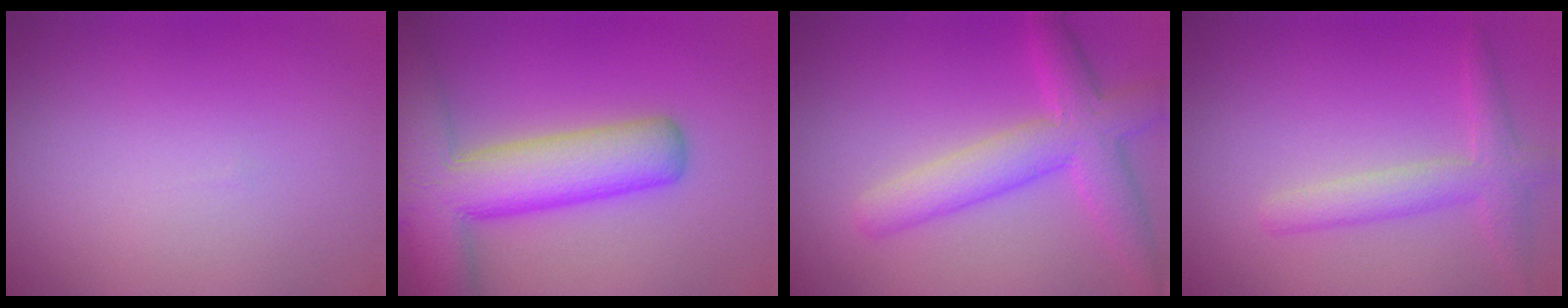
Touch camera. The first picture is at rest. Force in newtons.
{"total": 9.6, "press": 9.6, "slide": 0.5}
{"total": 5.1, "press": 5.1, "slide": 0.1}
{"total": 2.9, "press": 2.9, "slide": 0.1}